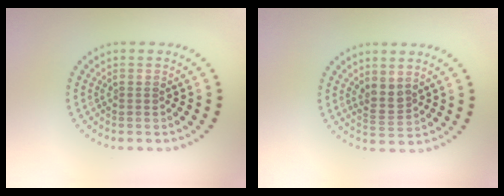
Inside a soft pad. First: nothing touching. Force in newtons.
{"total": 2.0, "press": 1.6, "slide": 1.1}